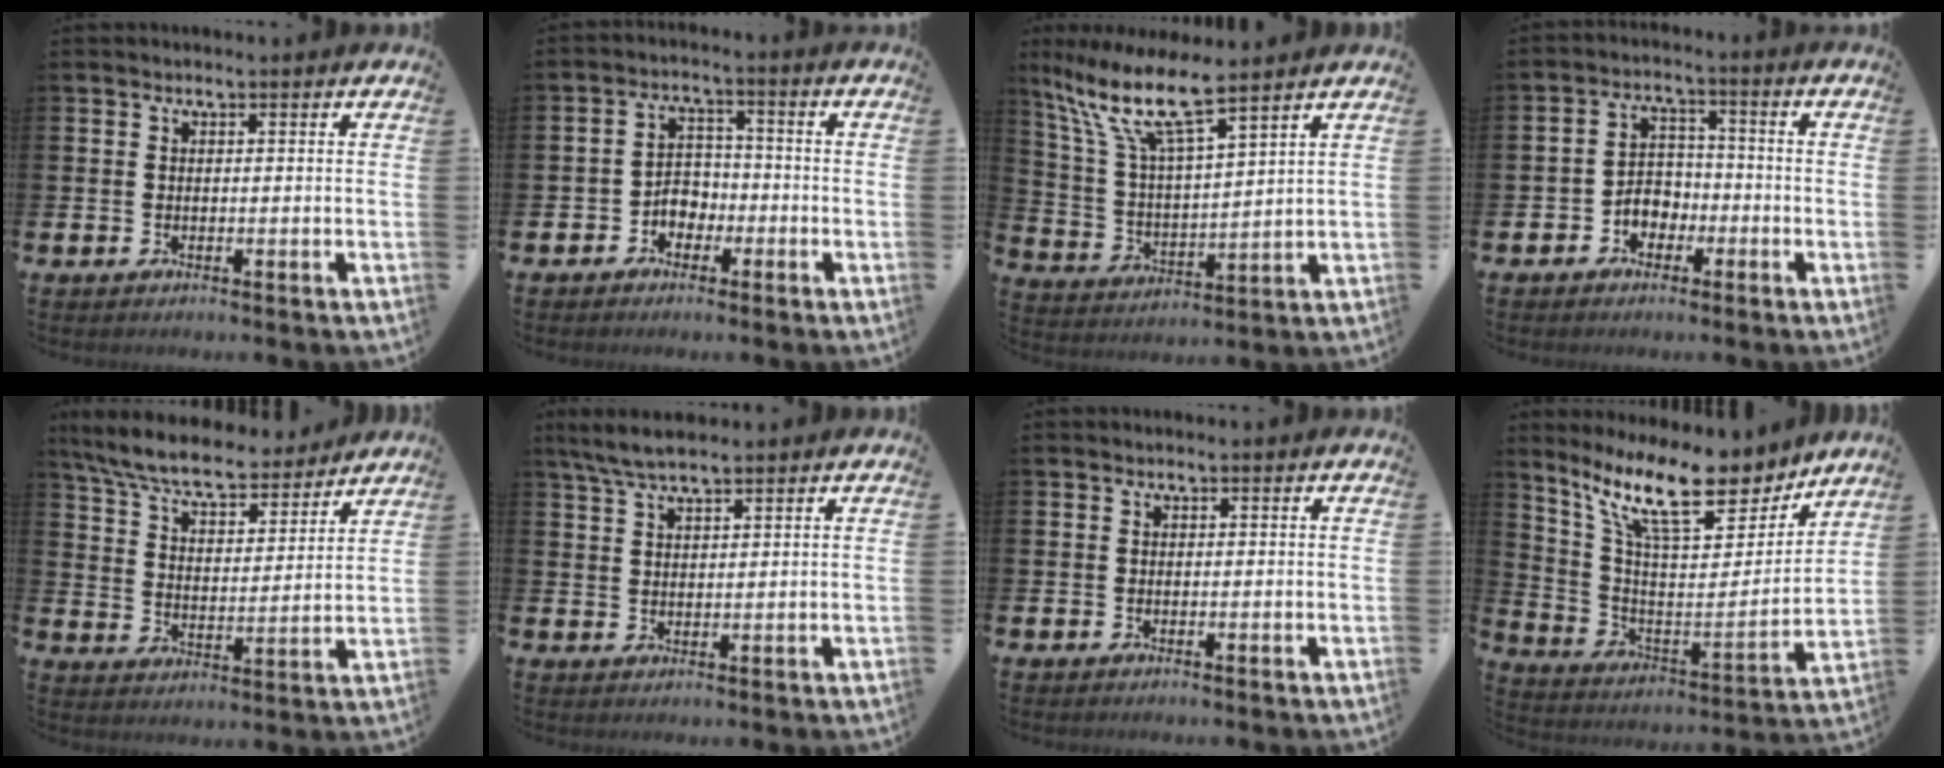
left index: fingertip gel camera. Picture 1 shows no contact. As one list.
[{"total": 3.3, "force": [-1.7, 2.5, 1.1], "torque": [-0.029, 0.006, -0.040]}, {"total": 10.3, "force": [8.2, 1.8, 6.0], "torque": [-0.149, -0.036, 0.139]}, {"total": 3.5, "force": [-1.9, 2.7, 1.1], "torque": [-0.030, 0.004, -0.044]}, {"total": 8.3, "force": [7.6, 1.3, 2.9], "torque": [-0.093, -0.050, 0.133]}, {"total": 4.8, "force": [4.0, 0.8, 2.5], "torque": [-0.062, -0.004, 0.074]}, {"total": 0.0}, {"total": 13.8, "force": [10.7, 4.2, 7.7], "torque": [-0.168, -0.065, 0.182]}]